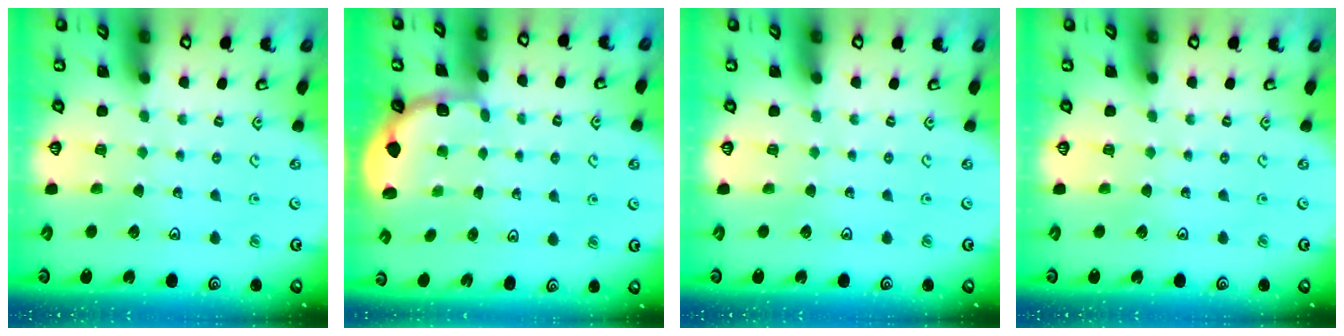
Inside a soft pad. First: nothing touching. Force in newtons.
{"total": 1.9, "press": 1.8, "slide": 0.7}
{"total": 0.0}
{"total": 0.0}